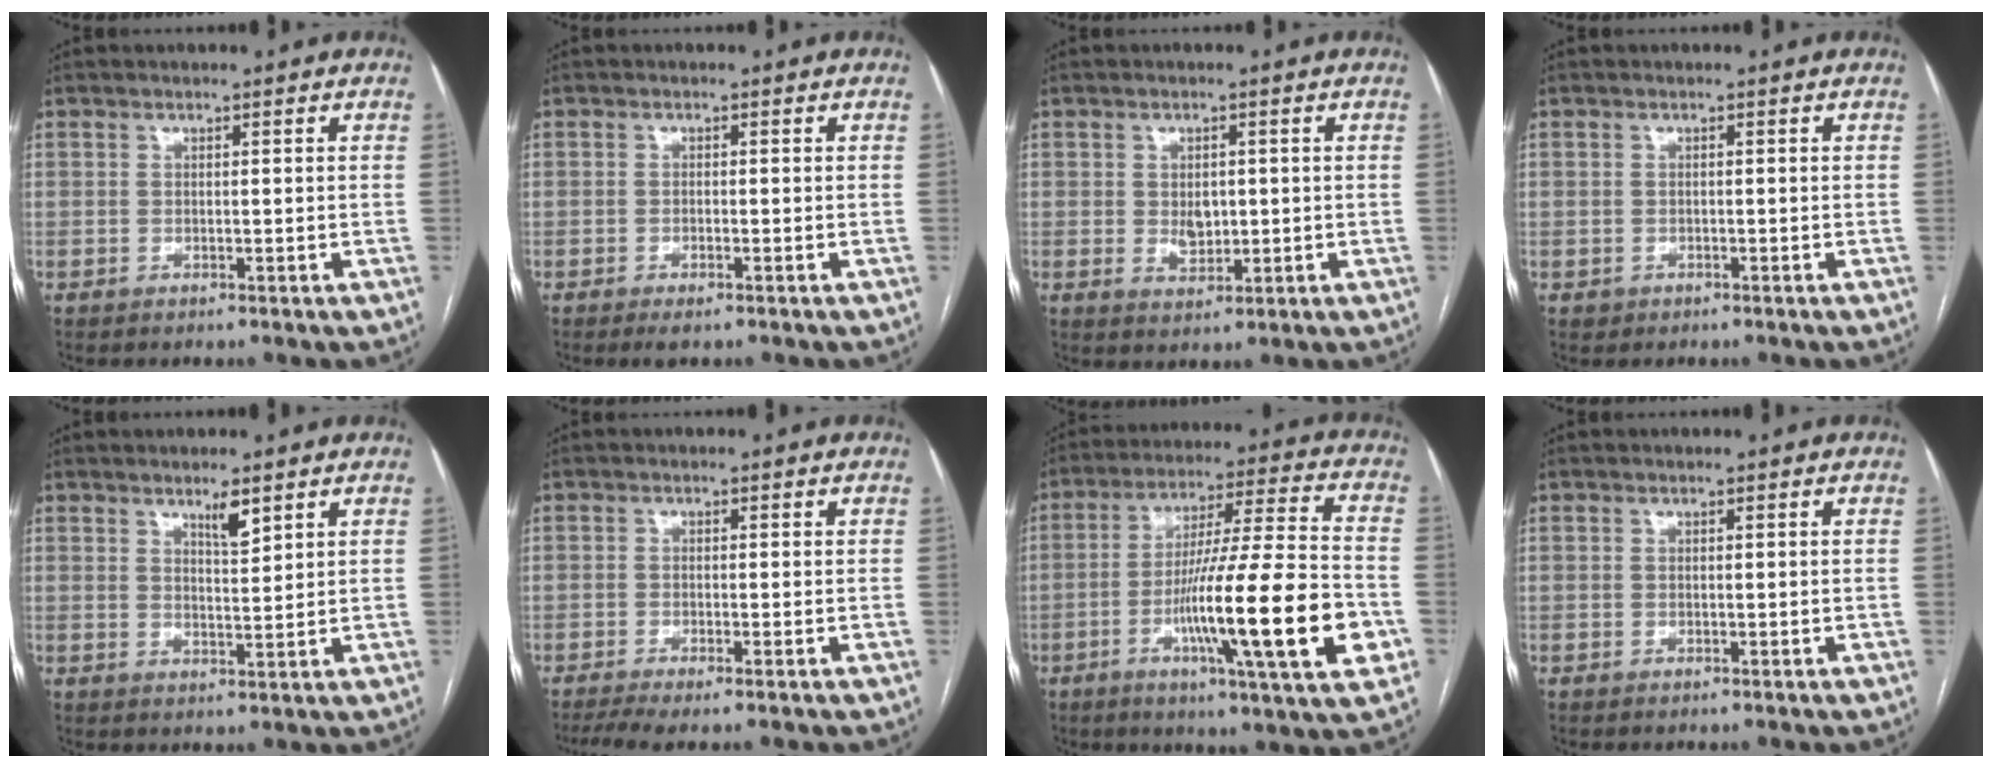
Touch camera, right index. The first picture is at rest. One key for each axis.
{"total": 2.0, "fx": -1.3, "fy": 0.5, "fz": 1.5, "tx": -0.027, "ty": -0.003, "tz": -0.018}
{"total": 3.2, "fx": 0.2, "fy": 2.1, "fz": 2.4, "tx": -0.039, "ty": -0.003, "tz": 0.010}
{"total": 1.0, "fx": -0.5, "fy": 0.9, "fz": 0.0, "tx": -0.005, "ty": 0.004, "tz": -0.005}
{"total": 3.3, "fx": 2.3, "fy": 0.5, "fz": 2.3, "tx": -0.042, "ty": -0.004, "tz": 0.041}
{"total": 5.4, "fx": -3.8, "fy": 0.4, "fz": 3.8, "tx": -0.069, "ty": -0.006, "tz": -0.066}
{"total": 21.6, "fx": -6.2, "fy": 0.6, "fz": 20.7, "tx": -0.311, "ty": -0.014, "tz": -0.098}
{"total": 0.0}